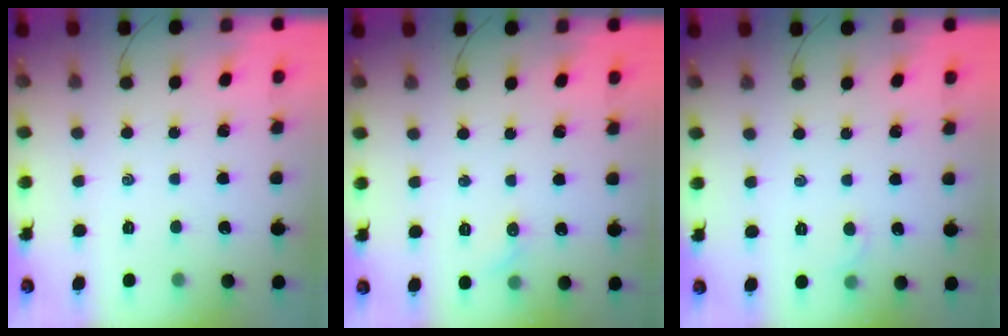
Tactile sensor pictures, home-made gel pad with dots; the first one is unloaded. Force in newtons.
{"total": 4.8, "press": 4.6, "slide": 1.5}
{"total": 2.7, "press": 2.5, "slide": 0.9}